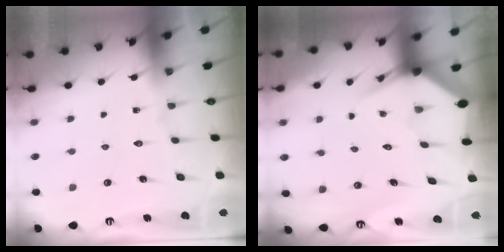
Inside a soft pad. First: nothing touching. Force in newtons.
{"total": 3.9, "press": 3.9, "slide": 0.5}